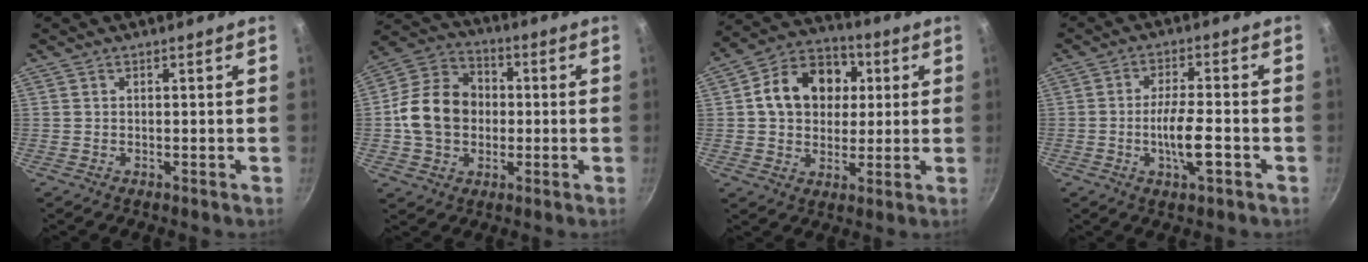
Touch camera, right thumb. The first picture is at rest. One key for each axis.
{"total": 14.1, "fx": -0.6, "fy": 11.4, "fz": 8.2, "tx": -0.119, "ty": 0.027, "tz": -0.024}
{"total": 15.0, "fx": 2.8, "fy": 11.8, "fz": 8.8, "tx": -0.115, "ty": 0.020, "tz": 0.033}
{"total": 7.4, "fx": -2.3, "fy": 2.0, "fz": 6.8, "tx": -0.119, "ty": 0.015, "tz": -0.044}